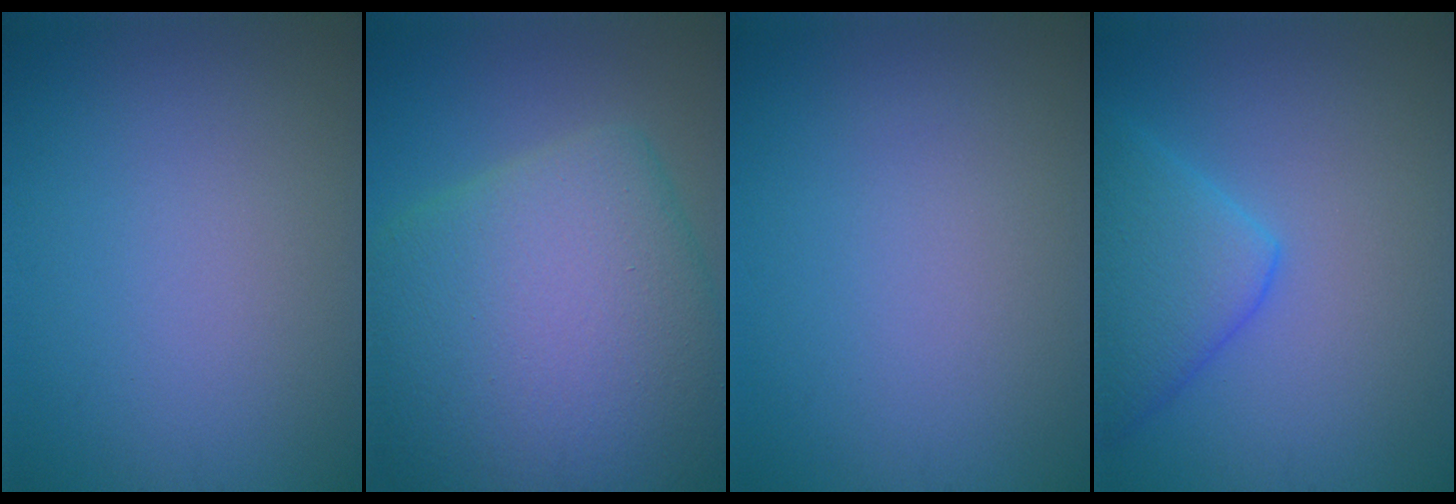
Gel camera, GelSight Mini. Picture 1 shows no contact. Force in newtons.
{"total": 13.3, "press": 13.2, "slide": 0.7}
{"total": 0.0}
{"total": 4.9, "press": 4.8, "slide": 0.3}